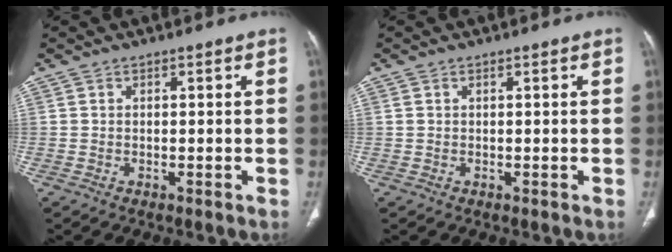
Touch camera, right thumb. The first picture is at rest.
{"total": 0.5, "force": [0.3, 0.2, 0.4], "torque": [-0.010, 0.009, 0.009]}